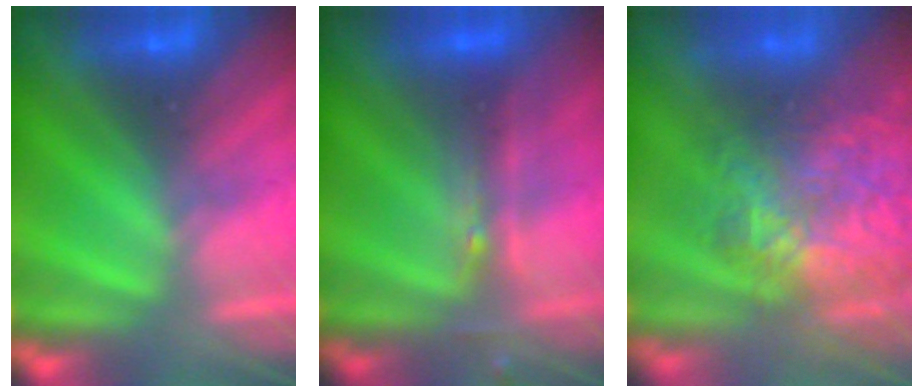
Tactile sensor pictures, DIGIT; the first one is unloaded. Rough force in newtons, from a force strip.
{"total": 2.4}
{"total": 7.6}